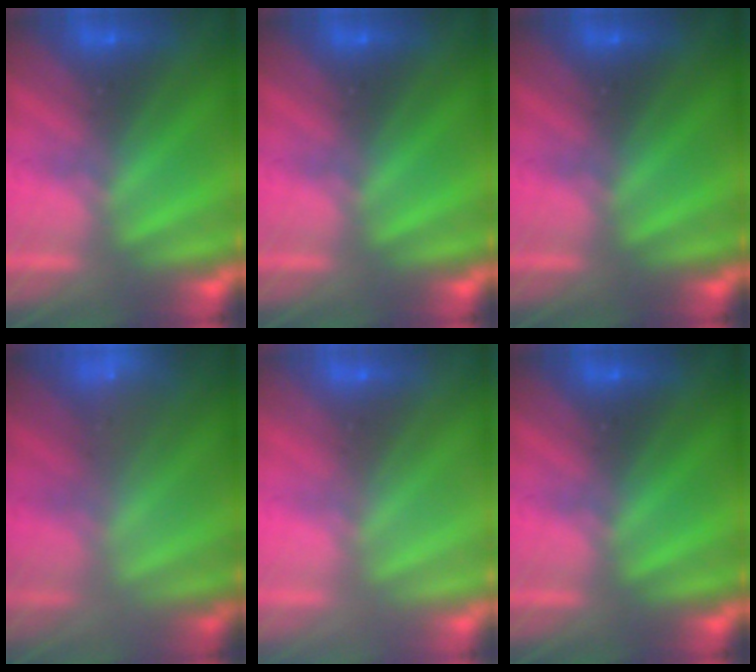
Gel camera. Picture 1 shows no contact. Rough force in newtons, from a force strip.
{"total": 0.0}
{"total": 0.0}
{"total": 2.3}
{"total": 3.2}
{"total": 0.0}